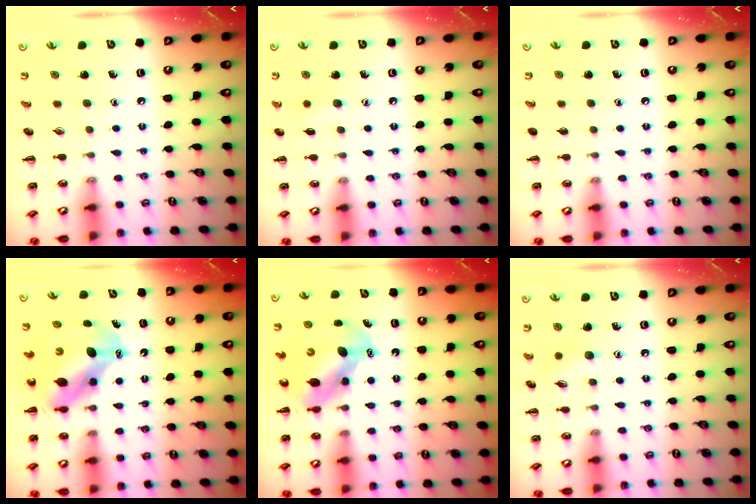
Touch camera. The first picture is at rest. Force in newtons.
{"total": 4.5, "press": 4.4, "slide": 1.2}
{"total": 0.0}
{"total": 6.9, "press": 6.7, "slide": 1.3}
{"total": 6.4, "press": 6.3, "slide": 0.9}
{"total": 6.6, "press": 6.5, "slide": 1.2}